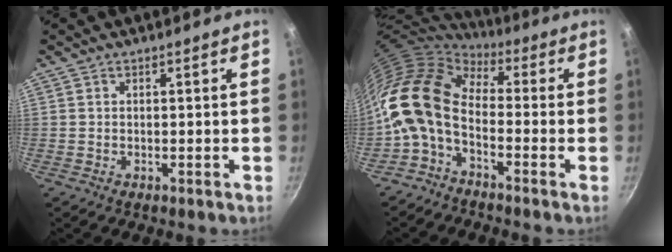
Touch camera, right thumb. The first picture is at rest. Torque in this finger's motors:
{"motor_torque": [1.47, 2.41, 1.39, -1.39, 0.62]}